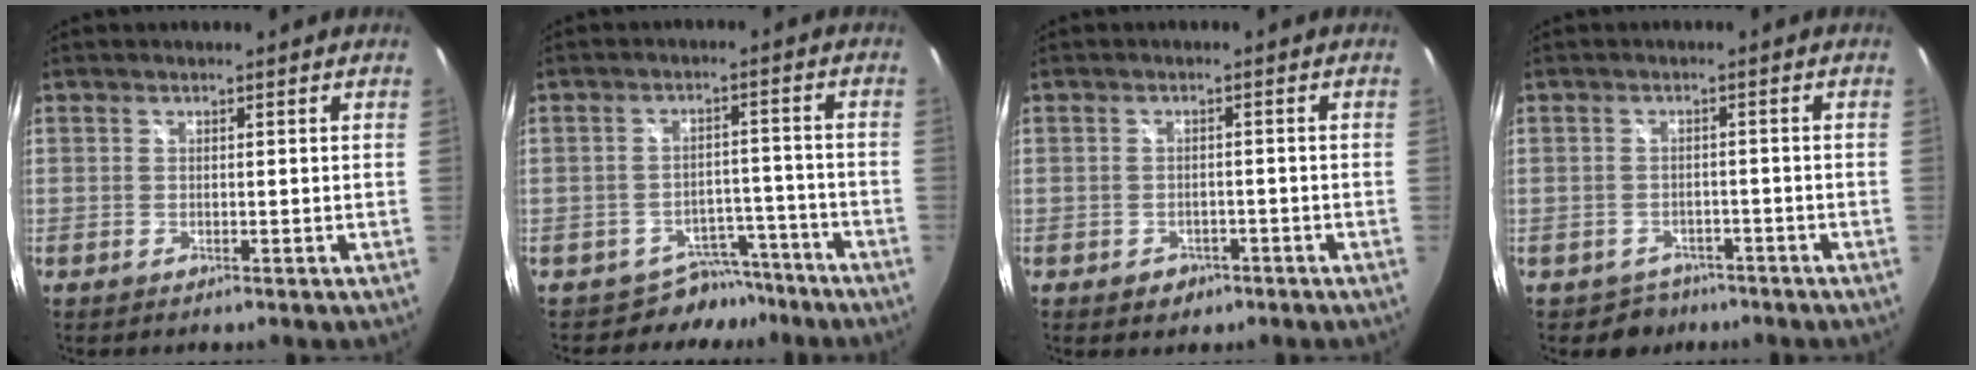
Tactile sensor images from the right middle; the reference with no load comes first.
{"total": 6.6, "force": [-5.7, 3.4, -0.2], "torque": [0.006, 0.024, -0.078]}
{"total": 3.4, "force": [-1.9, 2.6, 1.1], "torque": [-0.027, -0.002, -0.023]}
{"total": 4.3, "force": [-3.0, 3.1, -0.1], "torque": [-0.006, 0.009, -0.044]}